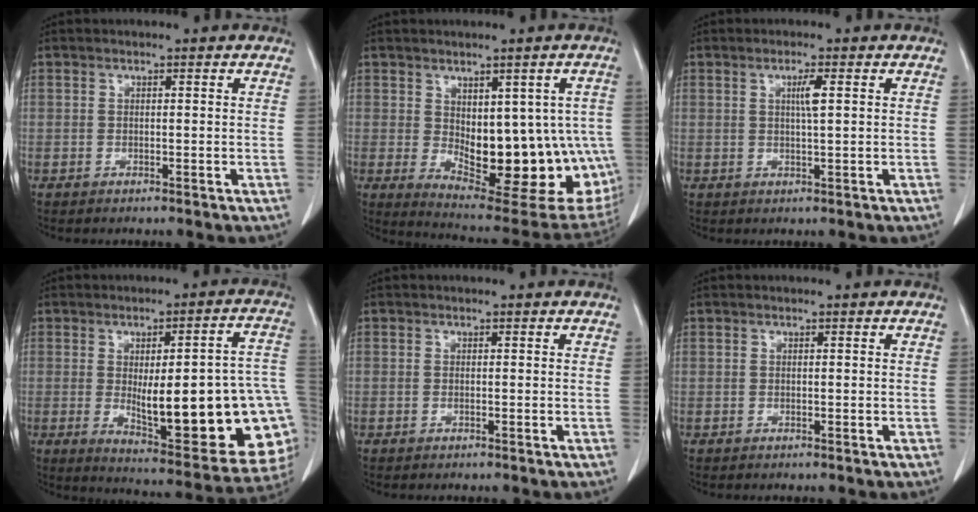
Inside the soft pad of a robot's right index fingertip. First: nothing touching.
{"total": 18.9, "force": [-2.2, 8.7, 16.6], "torque": [-0.165, 0.000, 0.000]}
{"total": 2.5, "force": [0.7, -0.1, 2.4], "torque": [-0.044, -0.001, 0.011]}
{"total": 25.4, "force": [-3.3, 6.1, 24.5], "torque": [-0.237, 0.009, -0.021]}
{"total": 0.0}
{"total": 0.0}